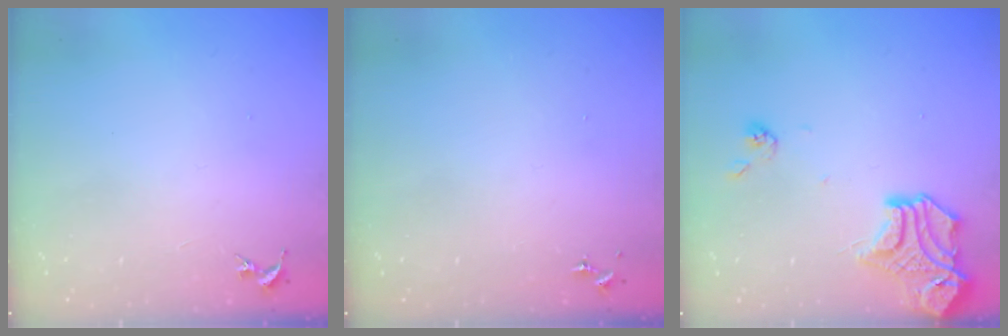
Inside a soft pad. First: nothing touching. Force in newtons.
{"total": 0.0}
{"total": 15.8, "press": 15.8, "slide": 1.5}